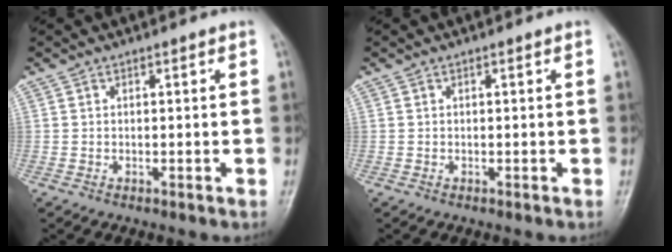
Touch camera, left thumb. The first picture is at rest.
{"total": 0.0}